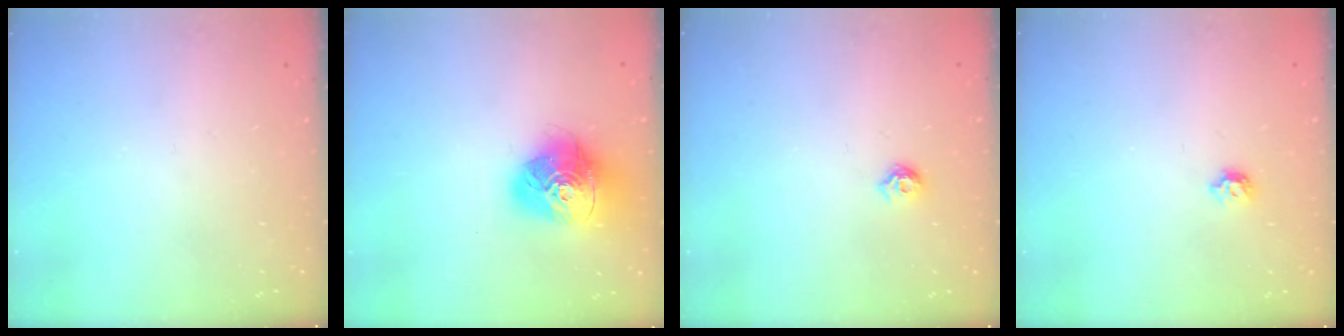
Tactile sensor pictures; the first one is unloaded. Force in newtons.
{"total": 17.1, "press": 17.0, "slide": 2.2}
{"total": 5.1, "press": 5.0, "slide": 0.9}
{"total": 5.4, "press": 5.4, "slide": 0.9}